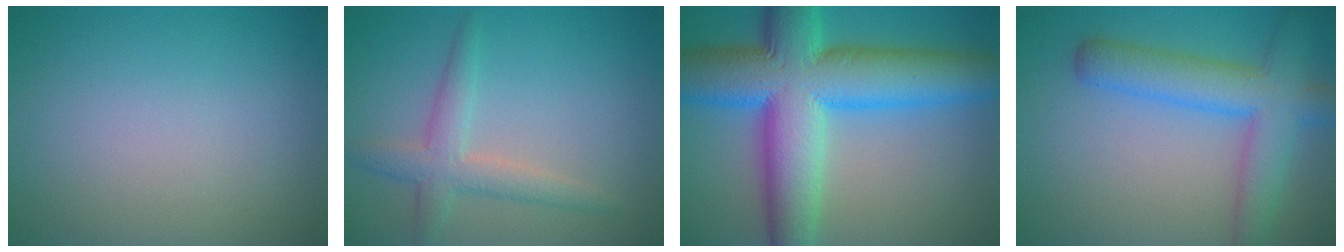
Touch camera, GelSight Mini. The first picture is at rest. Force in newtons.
{"total": 3.3, "press": 3.3, "slide": 0.1}
{"total": 13.8, "press": 13.8, "slide": 0.5}
{"total": 5.3, "press": 5.3, "slide": 0.3}